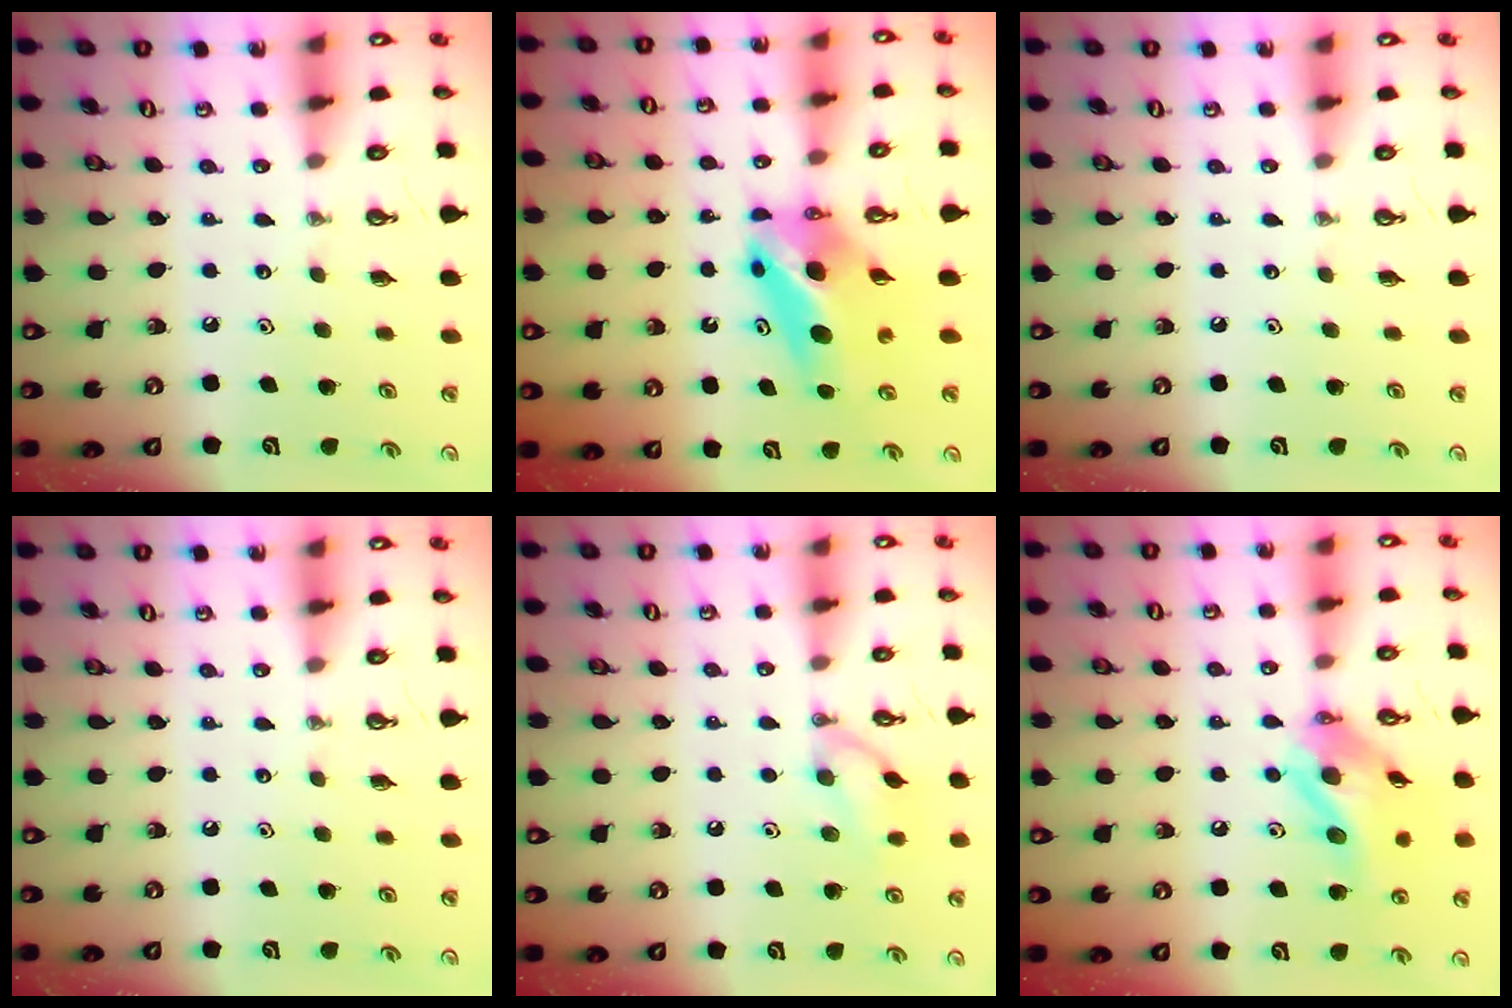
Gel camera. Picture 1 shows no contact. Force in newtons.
{"total": 8.0, "press": 6.1, "slide": 5.2}
{"total": 0.0}
{"total": 0.0}
{"total": 9.6, "press": 9.6, "slide": 0.1}
{"total": 14.8, "press": 14.7, "slide": 2.0}